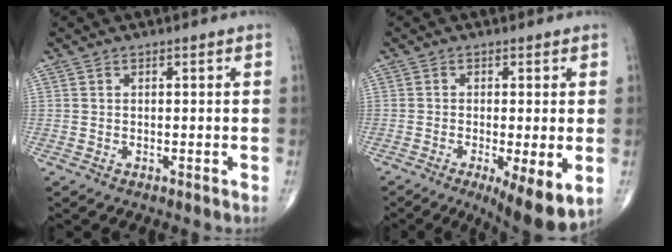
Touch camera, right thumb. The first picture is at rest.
{"total": 9.7, "force": [-3.0, 2.6, 8.9], "torque": [-0.136, -0.021, -0.043]}